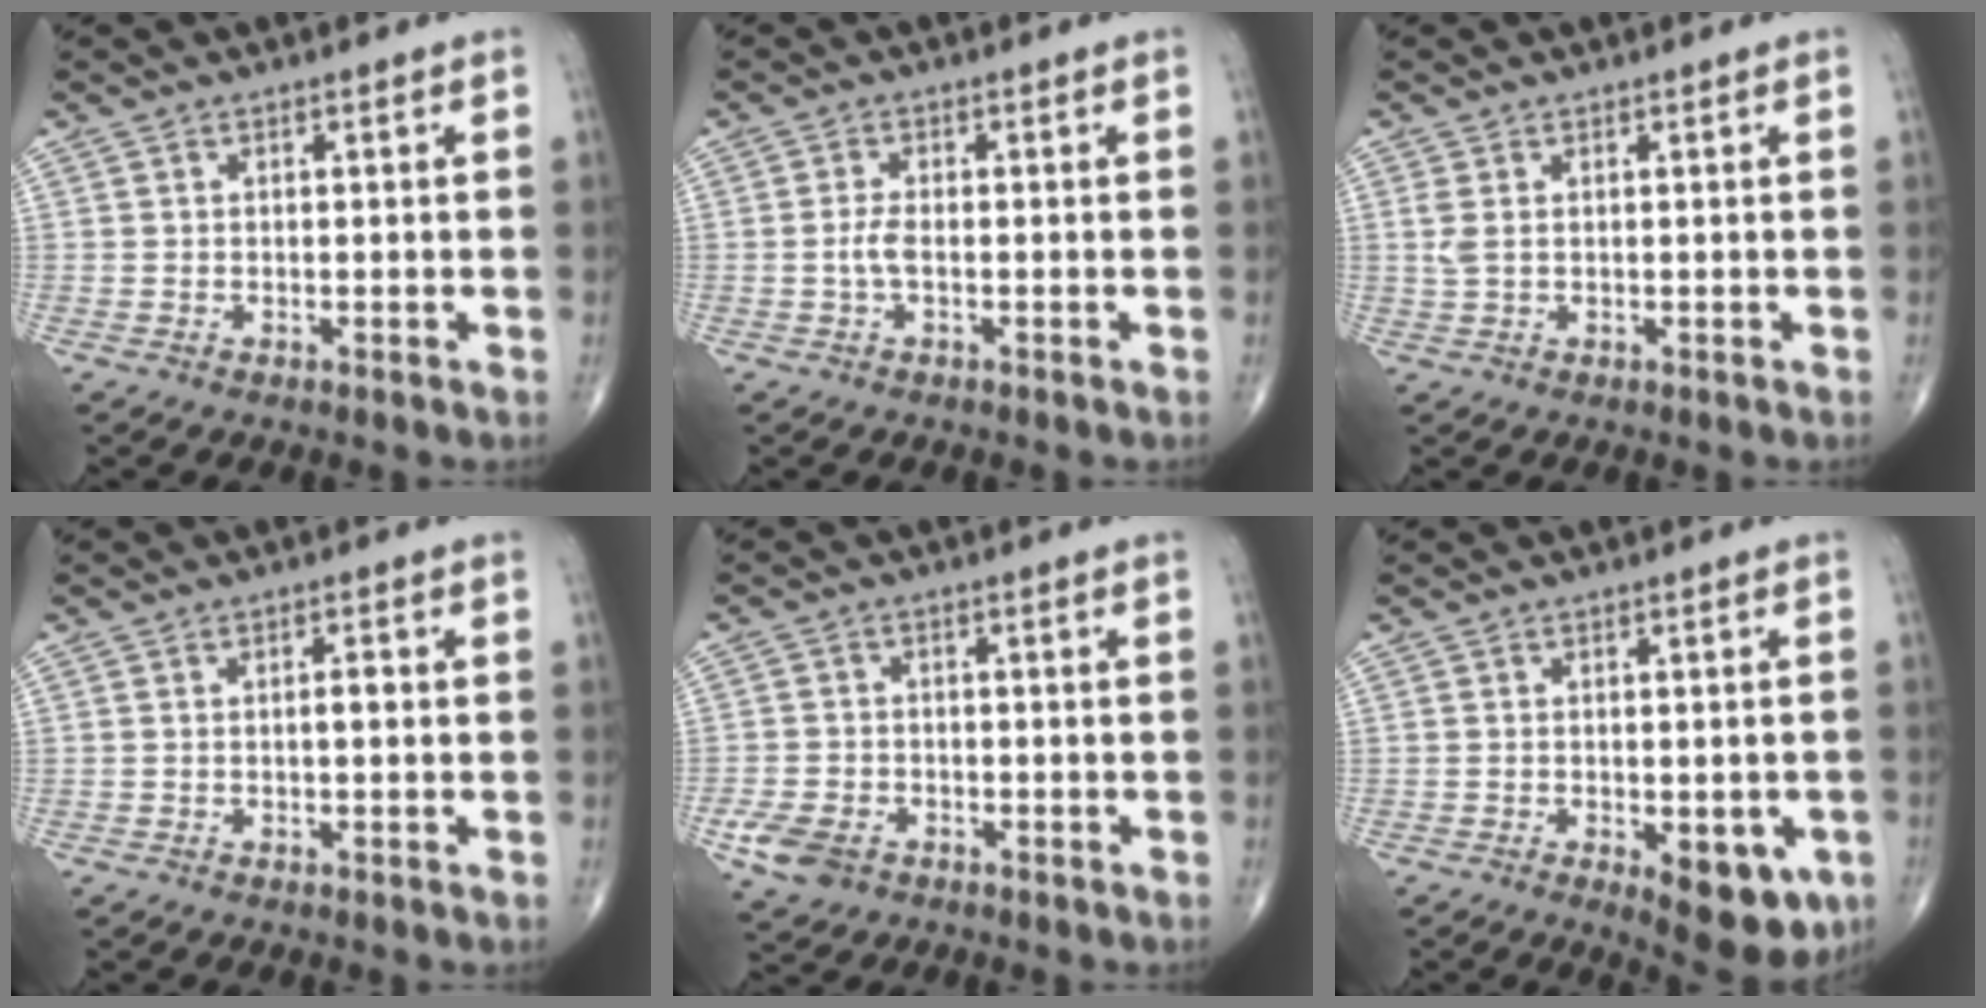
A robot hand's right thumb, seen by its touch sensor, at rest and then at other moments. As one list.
[{"total": 2.2, "force": [-0.5, 0.7, 2.0], "torque": [-0.048, 0.000, -0.012]}, {"total": 2.0, "force": [0.4, 0.9, 1.7], "torque": [-0.049, 0.007, 0.014]}, {"total": 1.4, "force": [-0.1, 0.5, 1.3], "torque": [-0.018, 0.002, -0.005]}, {"total": 6.2, "force": [-2.9, 4.5, 3.2], "torque": [-0.064, 0.012, -0.047]}, {"total": 10.1, "force": [-3.8, 4.5, 8.3], "torque": [-0.083, -0.001, -0.039]}]